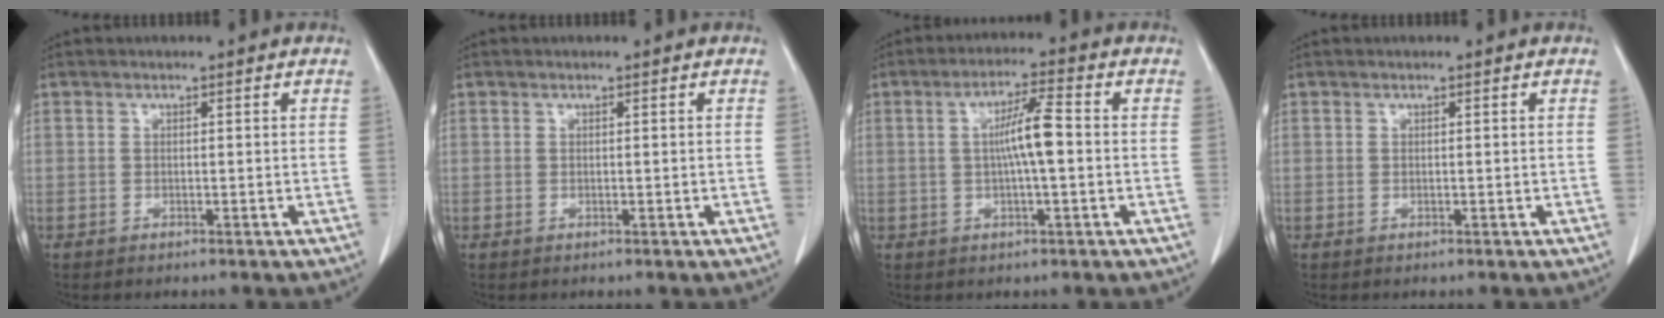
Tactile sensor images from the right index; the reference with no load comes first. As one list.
[{"total": 0.0}, {"total": 6.6, "force": [0.0, 0.7, 6.6], "torque": [-0.122, 0.010, -0.001]}, {"total": 0.0}]